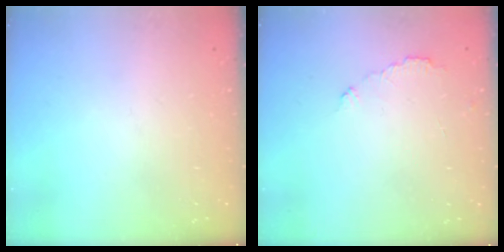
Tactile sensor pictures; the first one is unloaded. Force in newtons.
{"total": 4.0, "press": 4.0, "slide": 0.4}